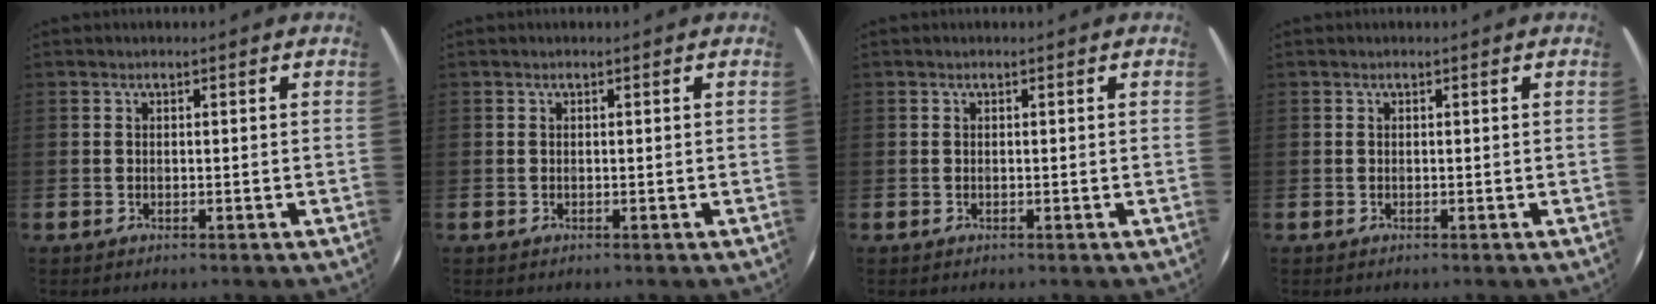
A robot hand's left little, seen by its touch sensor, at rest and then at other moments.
{"total": 0.0}
{"total": 0.0}
{"total": 0.0}